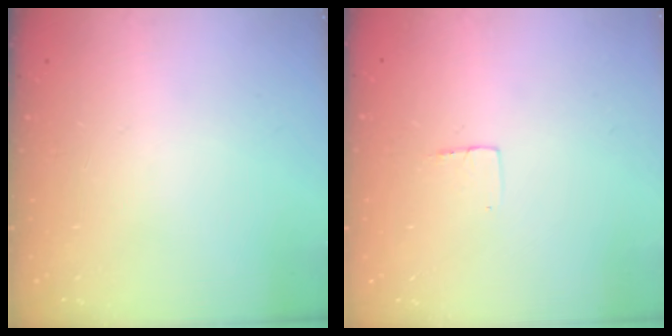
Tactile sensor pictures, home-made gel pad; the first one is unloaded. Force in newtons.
{"total": 3.0, "press": 3.0, "slide": 0.2}